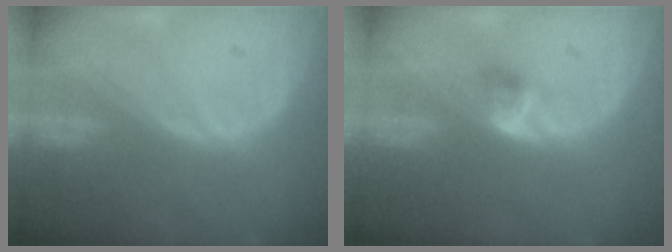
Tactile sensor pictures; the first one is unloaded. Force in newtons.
{"total": 2.6, "press": 2.3, "slide": 1.2}